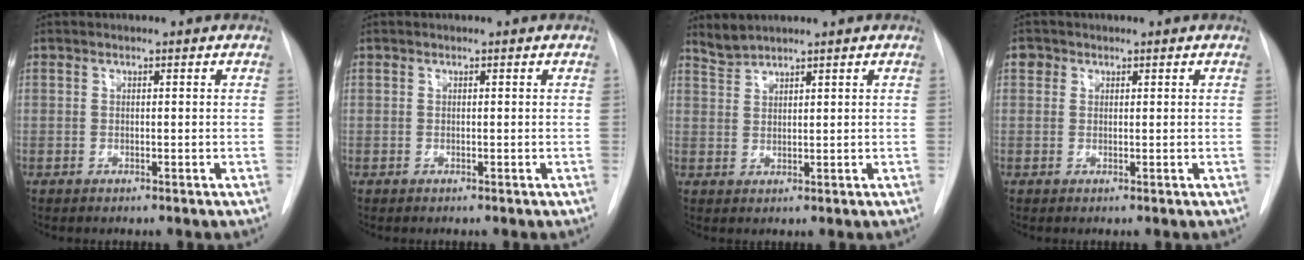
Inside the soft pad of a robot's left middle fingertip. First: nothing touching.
{"total": 0.0}
{"total": 2.3, "force": [2.3, -0.2, -0.1], "torque": [-0.003, 0.006, 0.053]}
{"total": 1.3, "force": [0.6, 1.2, 0.2], "torque": [0.007, 0.005, 0.005]}